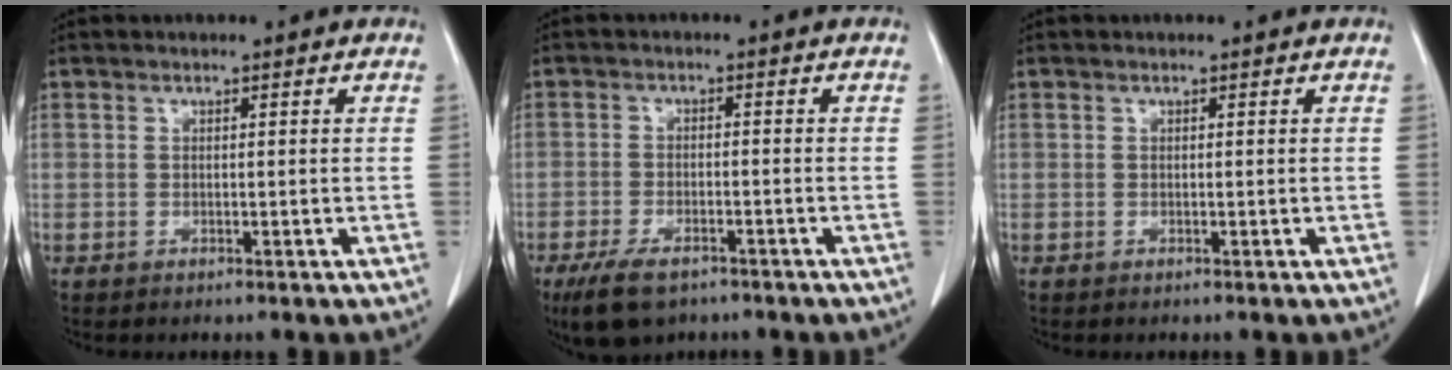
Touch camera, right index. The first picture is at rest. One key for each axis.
{"total": 7.1, "fx": -5.0, "fy": 2.9, "fz": 4.1, "tx": -0.077, "ty": -0.008, "tz": -0.081}
{"total": 0.0}